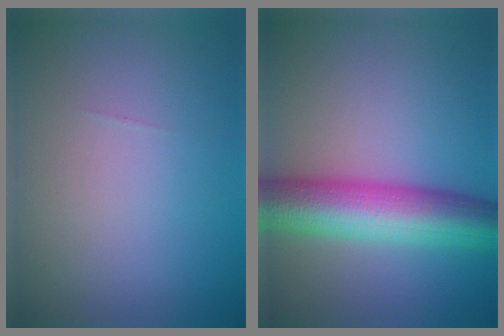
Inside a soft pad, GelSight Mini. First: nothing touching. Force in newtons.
{"total": 9.1, "press": 9.1, "slide": 0.2}